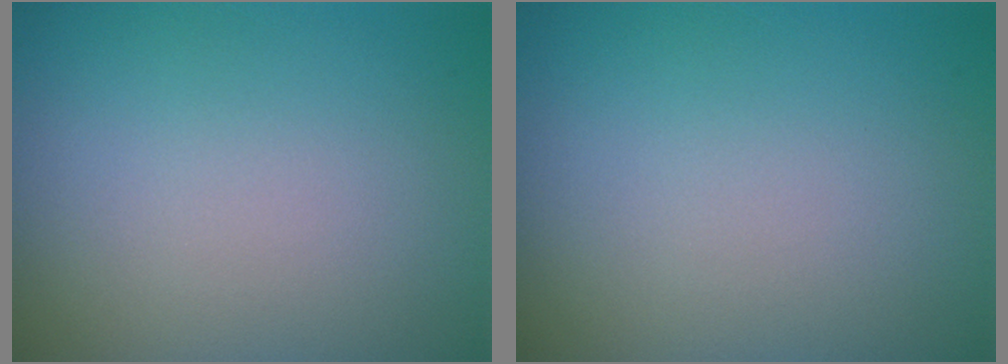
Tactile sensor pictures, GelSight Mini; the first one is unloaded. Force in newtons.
{"total": 0.0}